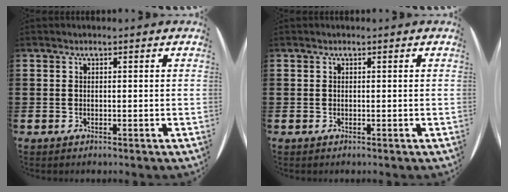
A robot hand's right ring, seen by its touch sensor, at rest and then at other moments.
{"total": 0.0}